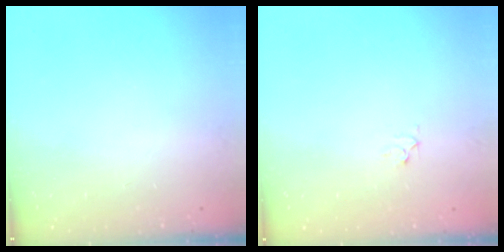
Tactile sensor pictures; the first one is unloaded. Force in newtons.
{"total": 2.3, "press": 2.3, "slide": 0.2}